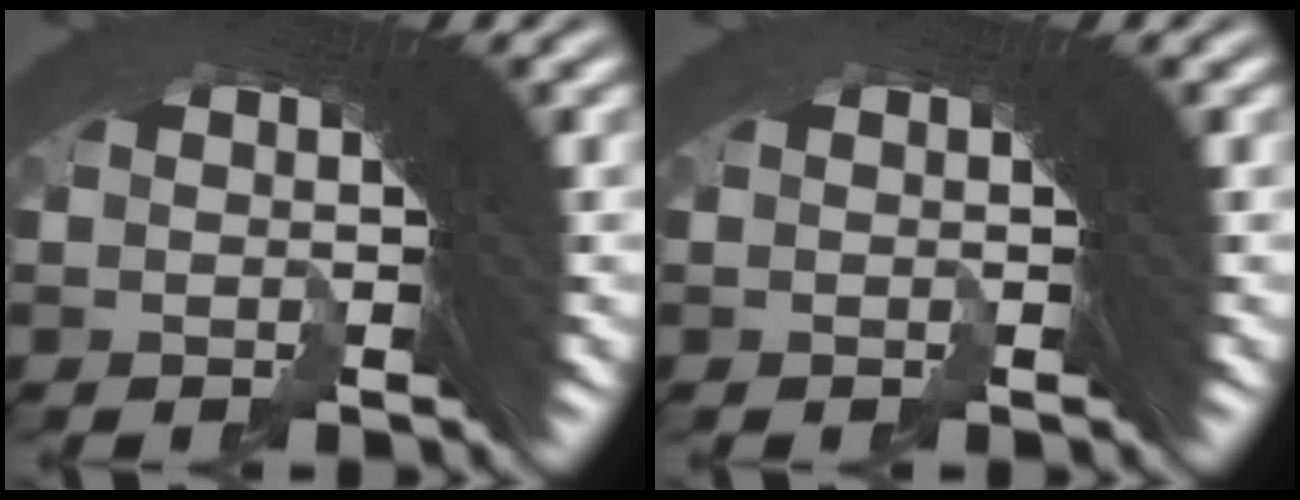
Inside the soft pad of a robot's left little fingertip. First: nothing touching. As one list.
[{"total": 0.0}]